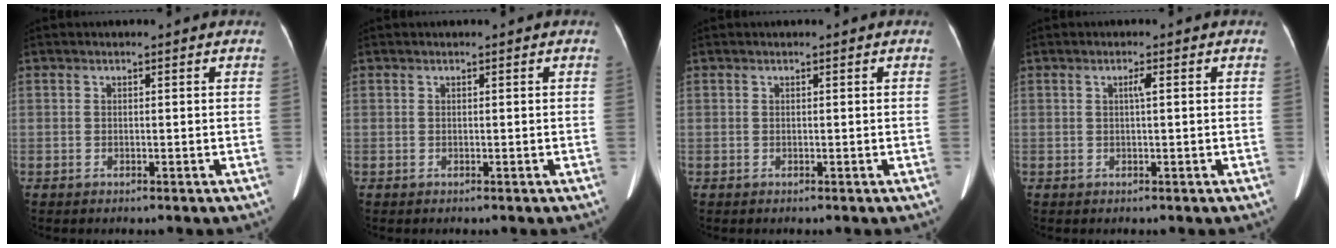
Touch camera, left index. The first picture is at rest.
{"total": 0.0}
{"total": 0.0}
{"total": 1.1, "force": [0.2, 0.0, 1.0], "torque": [-0.021, 0.001, 0.003]}